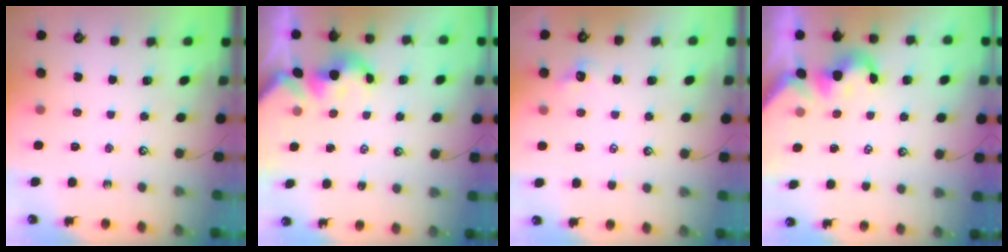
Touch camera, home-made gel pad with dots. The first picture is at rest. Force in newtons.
{"total": 1.5, "press": 1.5, "slide": 0.1}
{"total": 1.5, "press": 1.3, "slide": 0.7}
{"total": 0.0}